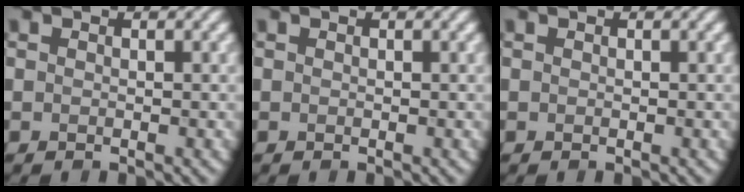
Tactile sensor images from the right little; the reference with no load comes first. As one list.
[{"total": 0.0}, {"total": 0.0}]